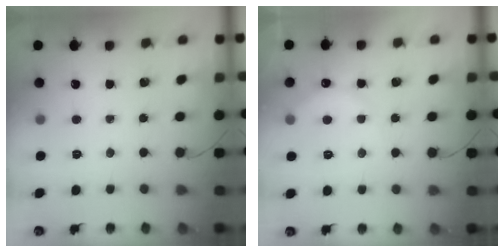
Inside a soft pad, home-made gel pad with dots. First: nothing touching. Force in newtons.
{"total": 7.0, "press": 6.9, "slide": 1.3}